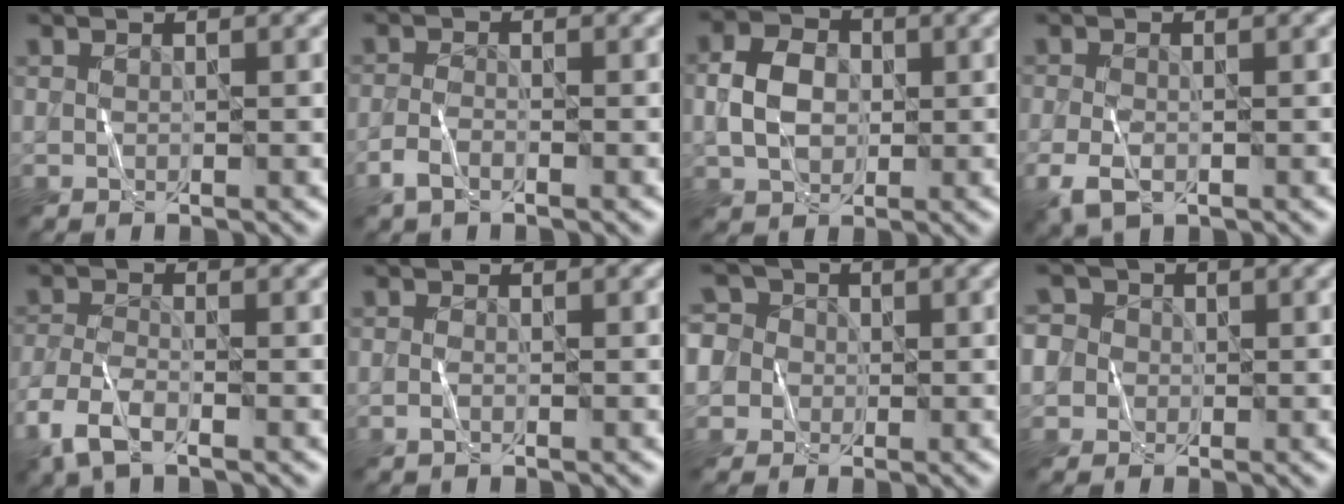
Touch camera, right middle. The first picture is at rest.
{"total": 1.7, "force": [-1.3, 0.5, 1.1], "torque": [-0.022, 0.003, -0.028]}
{"total": 4.0, "force": [-0.3, 3.1, 2.6], "torque": [-0.056, 0.006, -0.007]}
{"total": 3.0, "force": [-1.2, 1.8, 2.1], "torque": [-0.051, -0.009, -0.023]}
{"total": 3.9, "force": [-2.6, 1.5, 2.5], "torque": [-0.063, -0.007, -0.061]}
{"total": 0.7, "force": [-0.3, 0.3, 0.5], "torque": [-0.010, 0.001, -0.009]}
{"total": 7.8, "force": [1.5, 7.1, 2.8], "torque": [-0.064, 0.048, -0.004]}
{"total": 6.4, "force": [1.4, 5.8, 2.1], "torque": [-0.047, 0.040, -0.006]}